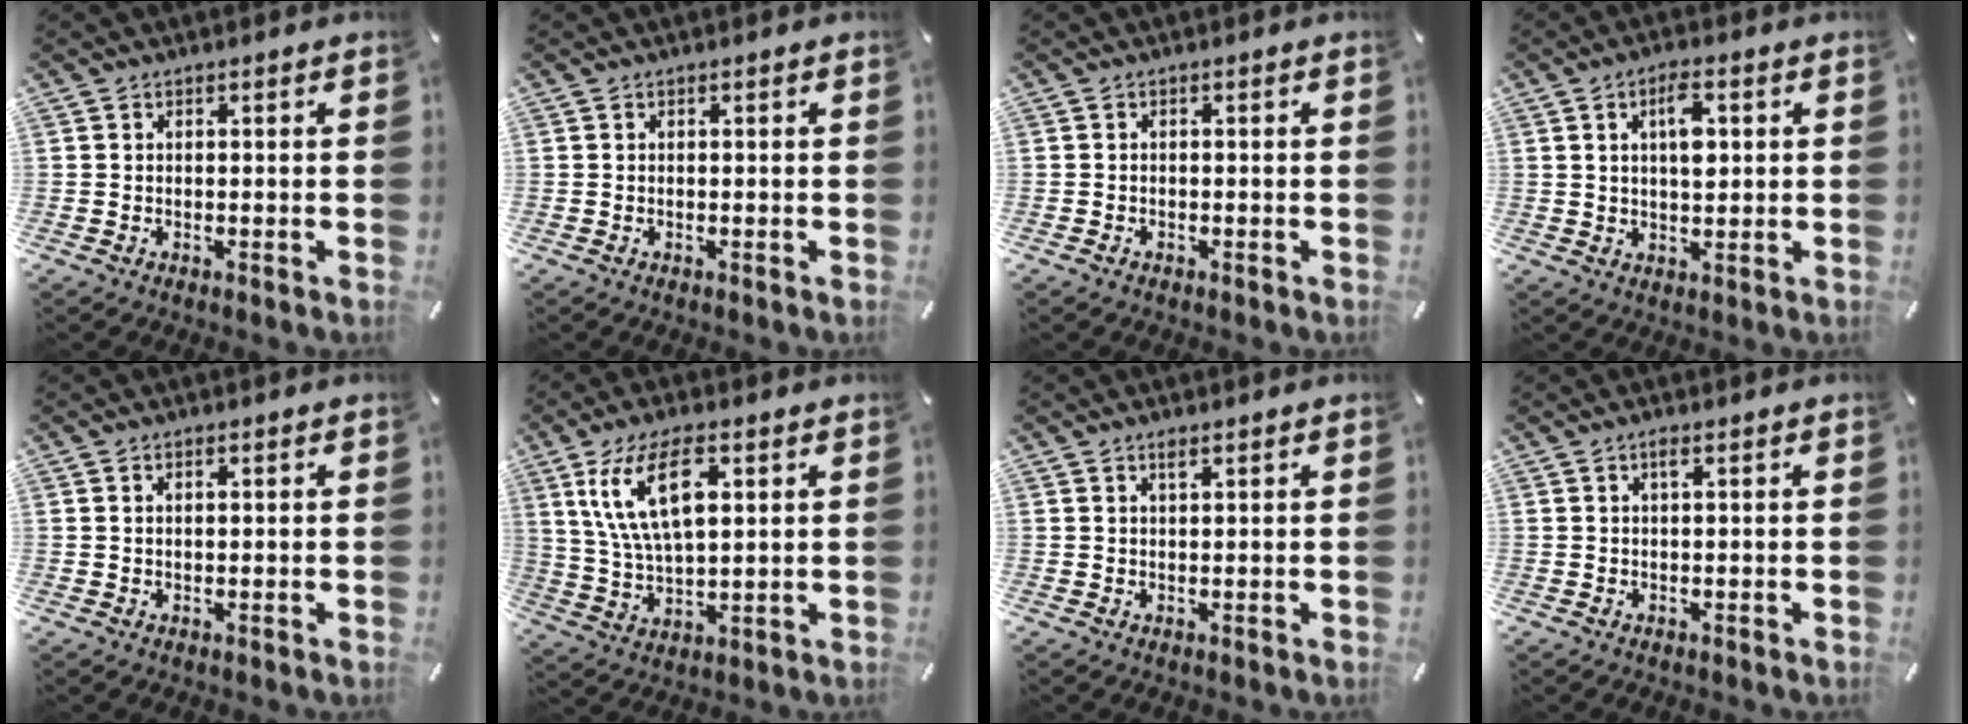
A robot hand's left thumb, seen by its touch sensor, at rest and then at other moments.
{"total": 0.0}
{"total": 0.8, "force": [-0.6, 0.5, 0.3], "torque": [-0.007, 0.001, -0.012]}
{"total": 7.0, "force": [1.9, 3.3, 5.8], "torque": [-0.089, -0.002, 0.025]}
{"total": 1.0, "force": [0.3, 0.6, 0.7], "torque": [-0.016, 0.004, 0.004]}
{"total": 13.6, "force": [5.8, 5.9, 10.8], "torque": [-0.245, 0.005, 0.101]}
{"total": 1.3, "force": [0.8, 0.3, 0.9], "torque": [-0.021, 0.000, 0.014]}
{"total": 1.5, "force": [0.4, 0.2, 1.4], "torque": [-0.029, 0.002, 0.007]}